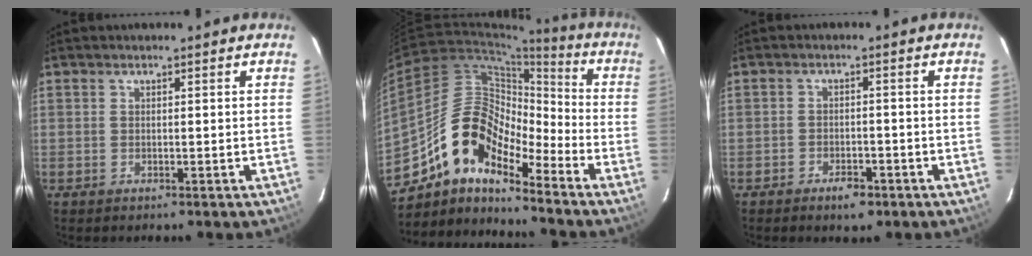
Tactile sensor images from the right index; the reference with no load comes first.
{"total": 14.2, "force": [-10.4, 5.5, 7.9], "torque": [-0.133, 0.013, -0.209]}
{"total": 4.2, "force": [-2.9, 2.0, 2.2], "torque": [-0.052, 0.002, -0.043]}